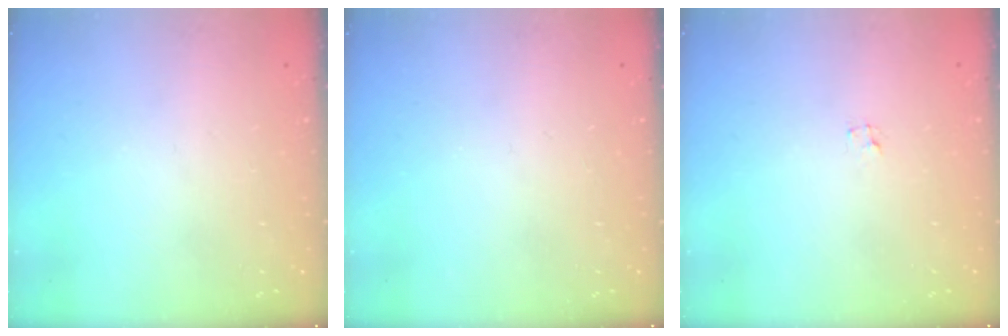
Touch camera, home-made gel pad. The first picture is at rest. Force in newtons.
{"total": 0.0}
{"total": 1.2, "press": 1.2, "slide": 0.1}